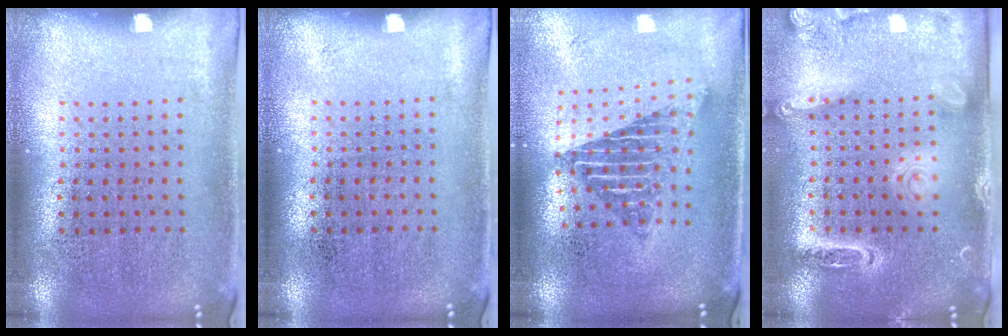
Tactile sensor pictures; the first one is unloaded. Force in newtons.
{"total": 0.0}
{"total": 1.8, "press": 1.5, "slide": 1.1}
{"total": 2.2, "press": 1.9, "slide": 1.1}